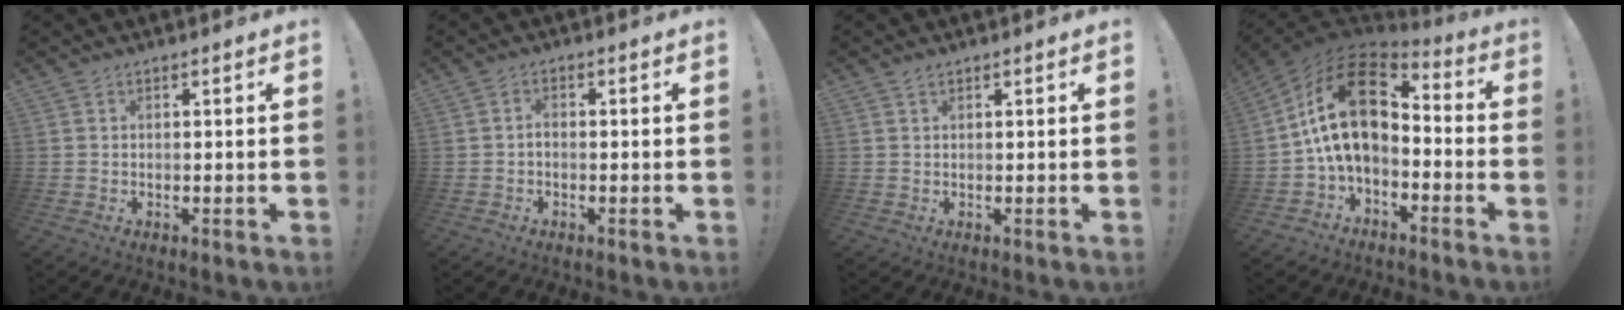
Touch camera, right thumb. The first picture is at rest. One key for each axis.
{"total": 1.4, "fx": -0.8, "fy": 0.6, "fz": 1.0, "tx": -0.026, "ty": 0.008, "tz": -0.013}
{"total": 0.9, "fx": 0.7, "fy": 0.3, "fz": 0.4, "tx": -0.012, "ty": 0.001, "tz": 0.013}
{"total": 18.7, "fx": 3.0, "fy": 10.9, "fz": 14.9, "tx": -0.290, "ty": 0.000, "tz": 0.054}